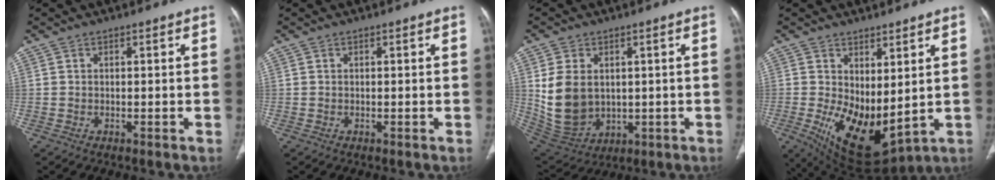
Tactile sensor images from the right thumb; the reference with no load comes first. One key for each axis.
{"total": 0.0}
{"total": 12.4, "fx": 1.5, "fy": 9.1, "fz": 8.3, "tx": -0.150, "ty": -0.011, "tz": 0.055}
{"total": 13.1, "fx": 0.7, "fy": 6.8, "fz": 11.2, "tx": -0.181, "ty": -0.027, "tz": 0.039}